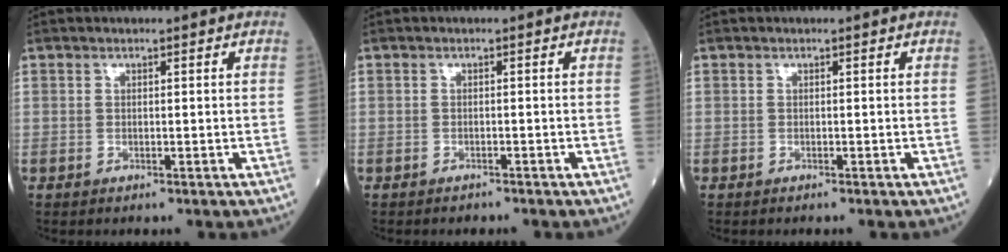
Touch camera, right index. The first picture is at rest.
{"total": 0.8, "force": [-0.8, 0.2, 0.0], "torque": [-0.004, -0.002, -0.014]}
{"total": 0.0}